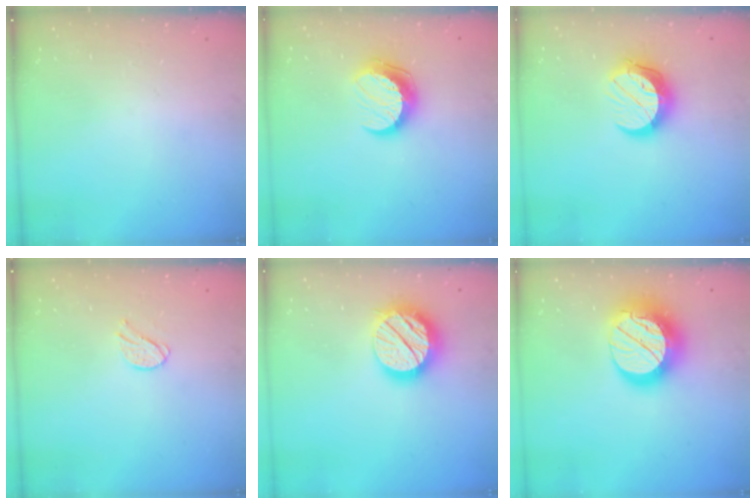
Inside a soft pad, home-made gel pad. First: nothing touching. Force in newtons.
{"total": 10.7, "press": 10.7, "slide": 0.7}
{"total": 11.2, "press": 11.2, "slide": 0.9}
{"total": 7.0, "press": 7.0, "slide": 0.7}
{"total": 16.8, "press": 16.8, "slide": 1.6}
{"total": 20.8, "press": 20.7, "slide": 1.7}